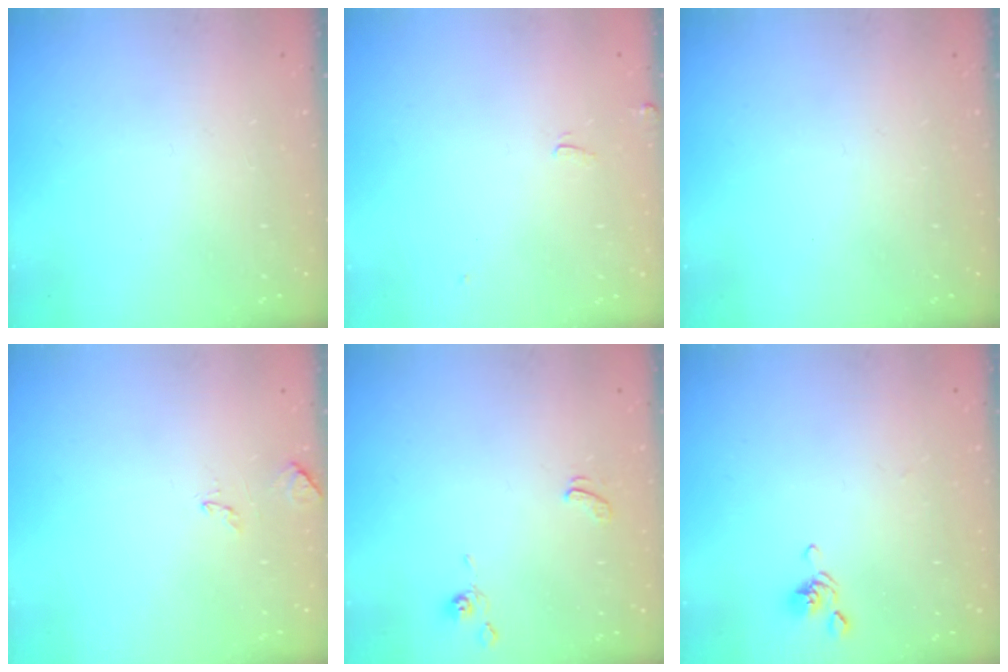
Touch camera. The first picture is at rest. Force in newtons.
{"total": 1.2, "press": 1.0, "slide": 0.6}
{"total": 0.0}
{"total": 4.9, "press": 4.8, "slide": 0.8}
{"total": 1.7, "press": 1.6, "slide": 0.3}
{"total": 2.6, "press": 2.5, "slide": 0.4}